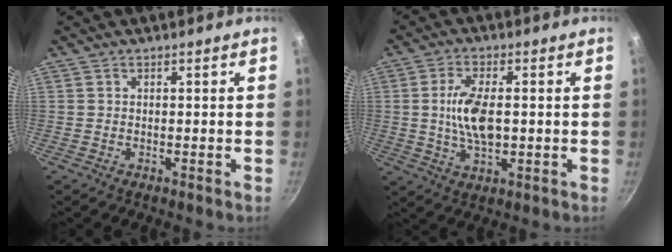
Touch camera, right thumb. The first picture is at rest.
{"total": 9.4, "force": [0.3, 4.5, 8.2], "torque": [-0.153, 0.003, 0.007]}